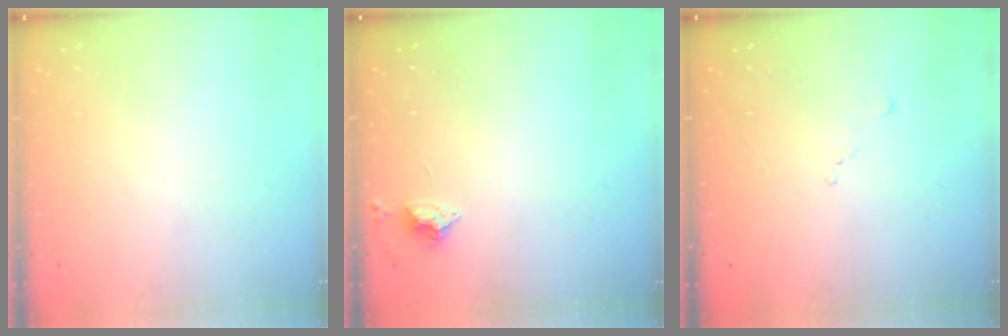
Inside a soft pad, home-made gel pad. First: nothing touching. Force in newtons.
{"total": 3.7, "press": 3.7, "slide": 0.5}
{"total": 6.6, "press": 6.6, "slide": 0.7}